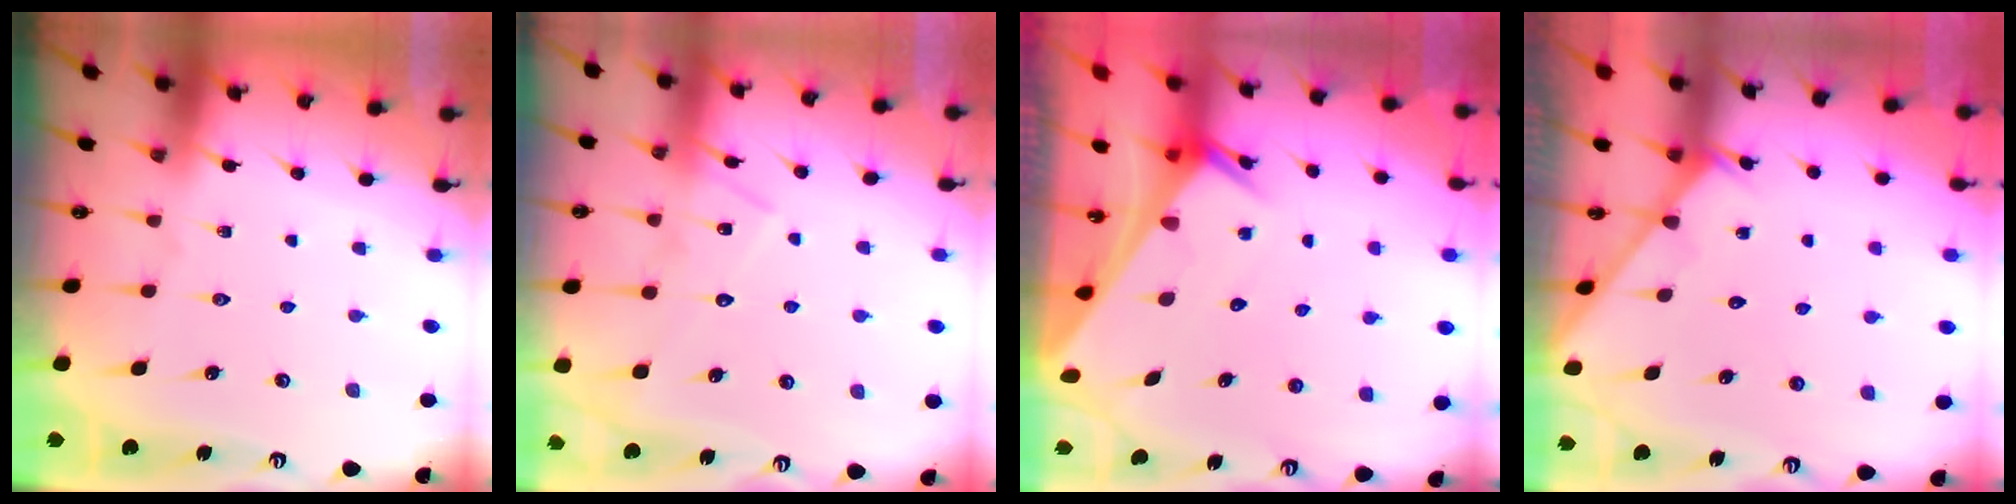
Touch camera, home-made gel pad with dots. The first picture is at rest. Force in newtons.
{"total": 9.8, "press": 9.8, "slide": 0.7}
{"total": 2.7, "press": 2.7, "slide": 0.1}
{"total": 2.4, "press": 2.4, "slide": 0.2}